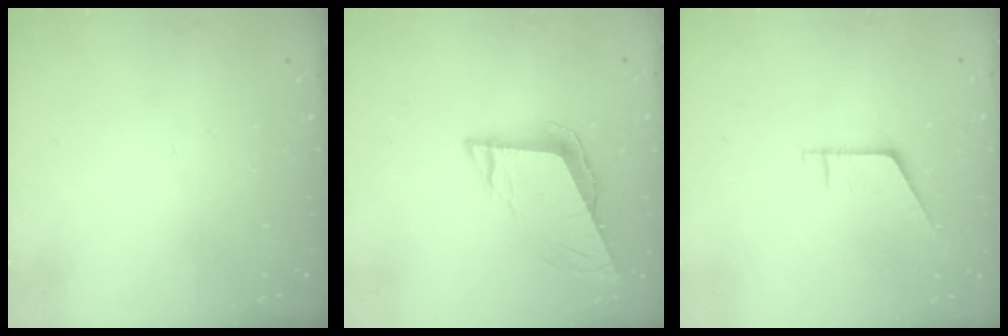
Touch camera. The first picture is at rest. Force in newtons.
{"total": 9.1, "press": 8.5, "slide": 3.1}
{"total": 4.4, "press": 4.4, "slide": 0.5}